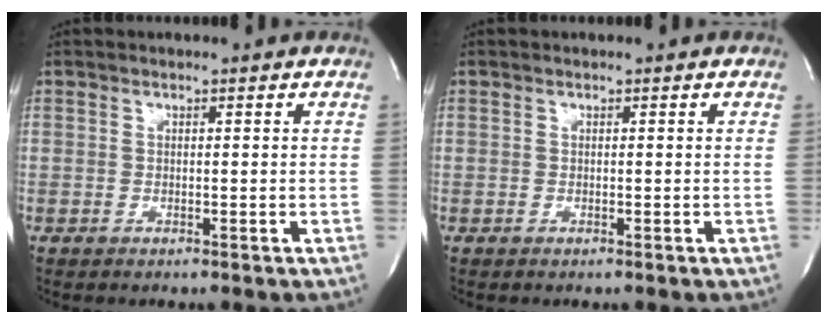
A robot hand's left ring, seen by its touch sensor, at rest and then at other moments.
{"total": 0.0}